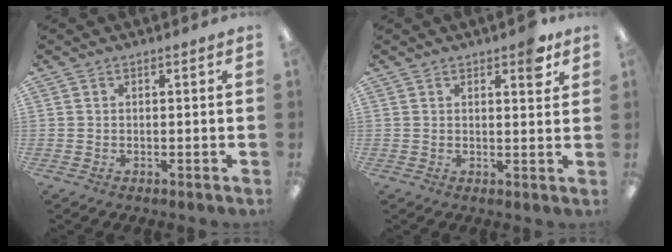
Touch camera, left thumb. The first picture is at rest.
{"total": 5.0, "force": [3.2, 1.8, 3.3], "torque": [-0.034, -0.016, 0.048]}